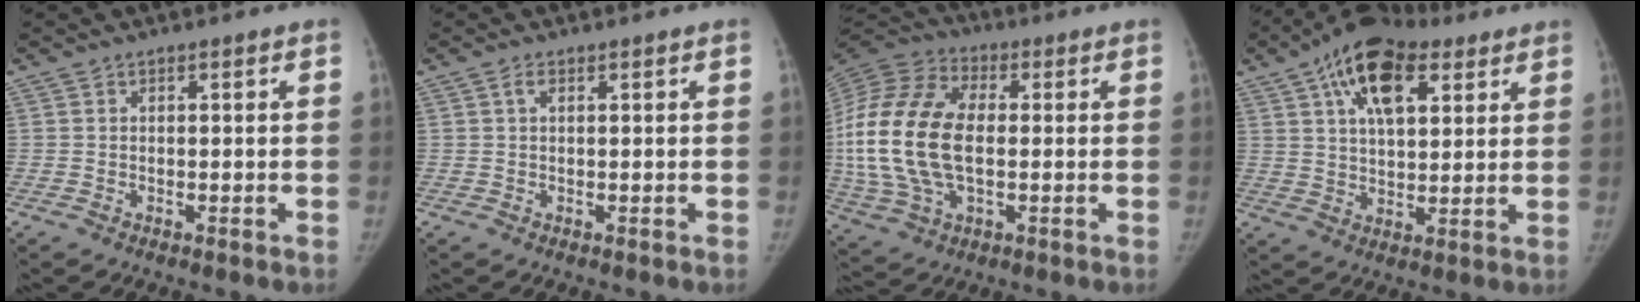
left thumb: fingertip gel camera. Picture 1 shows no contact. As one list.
[{"total": 1.1, "force": [0.3, 0.5, 0.9], "torque": [-0.017, 0.007, 0.005]}, {"total": 23.0, "force": [-0.5, 13.6, 18.6], "torque": [-0.411, 0.006, -0.006]}, {"total": 16.0, "force": [7.7, 8.2, 11.3], "torque": [-0.158, -0.007, 0.124]}]